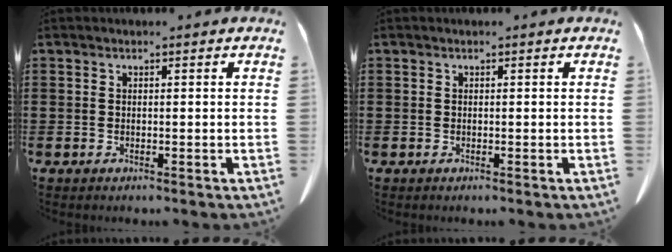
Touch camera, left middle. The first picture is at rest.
{"total": 0.0}